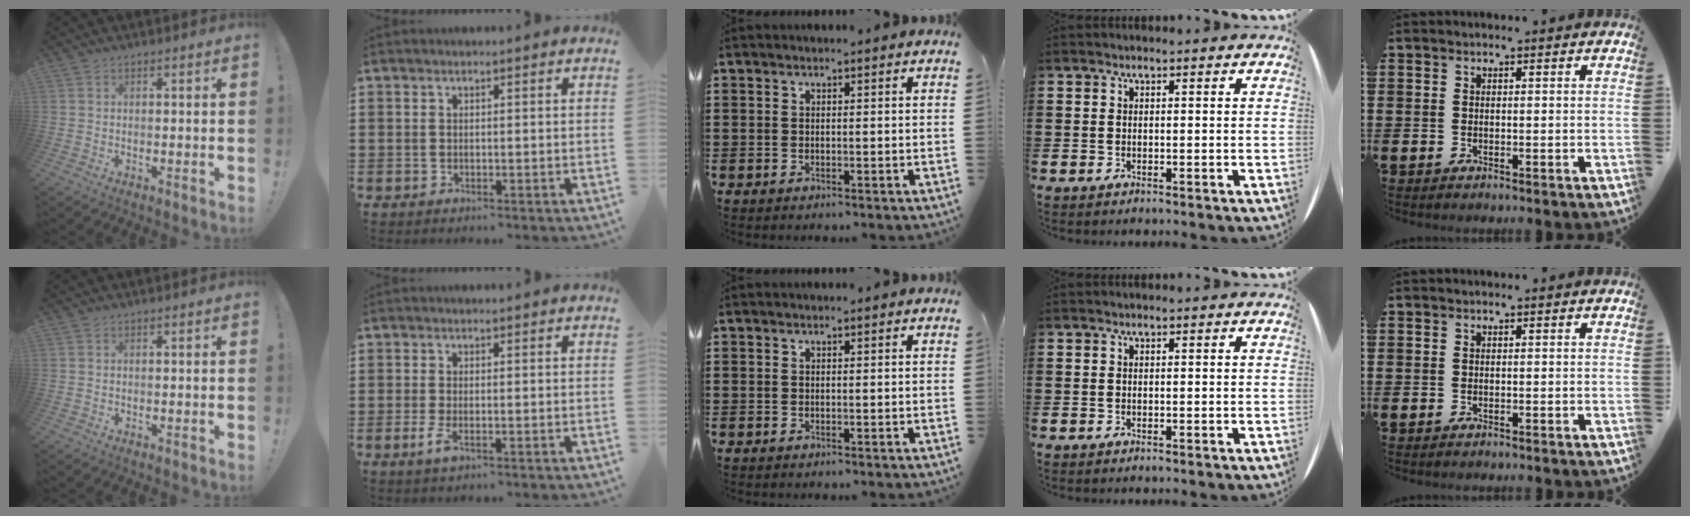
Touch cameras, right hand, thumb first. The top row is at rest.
{"index": {"total": 2.3, "force": [-0.9, 0.6, 2.0], "torque": [-0.055, -0.013, -0.021]}}